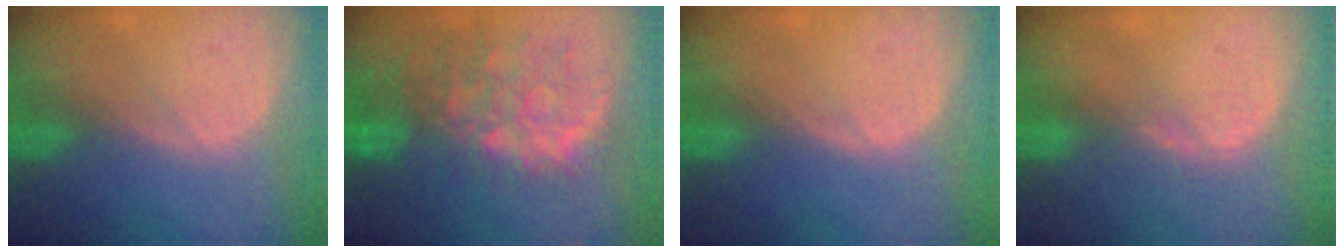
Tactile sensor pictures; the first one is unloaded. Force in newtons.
{"total": 11.2, "press": 9.7, "slide": 5.5}
{"total": 0.0}
{"total": 2.3, "press": 1.8, "slide": 1.5}